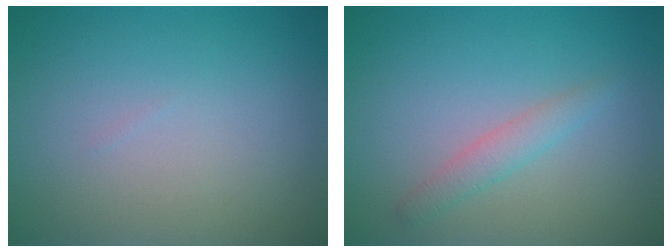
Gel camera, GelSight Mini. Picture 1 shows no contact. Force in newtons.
{"total": 1.6, "press": 1.6, "slide": 0.0}